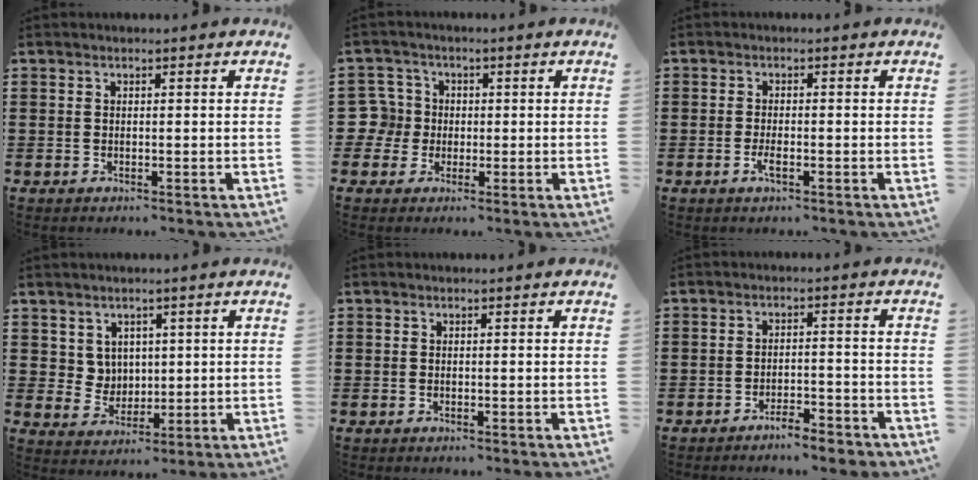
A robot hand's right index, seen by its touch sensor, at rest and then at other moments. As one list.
[{"total": 5.3, "force": [-0.4, 5.1, 1.2], "torque": [-0.056, 0.011, -0.010]}, {"total": 2.0, "force": [-0.9, 0.4, 1.8], "torque": [-0.039, -0.006, -0.019]}, {"total": 4.2, "force": [2.3, 3.5, 0.7], "torque": [-0.032, 0.006, 0.043]}, {"total": 0.0}, {"total": 3.6, "force": [-3.4, 0.2, 1.0], "torque": [-0.018, 0.004, -0.069]}]